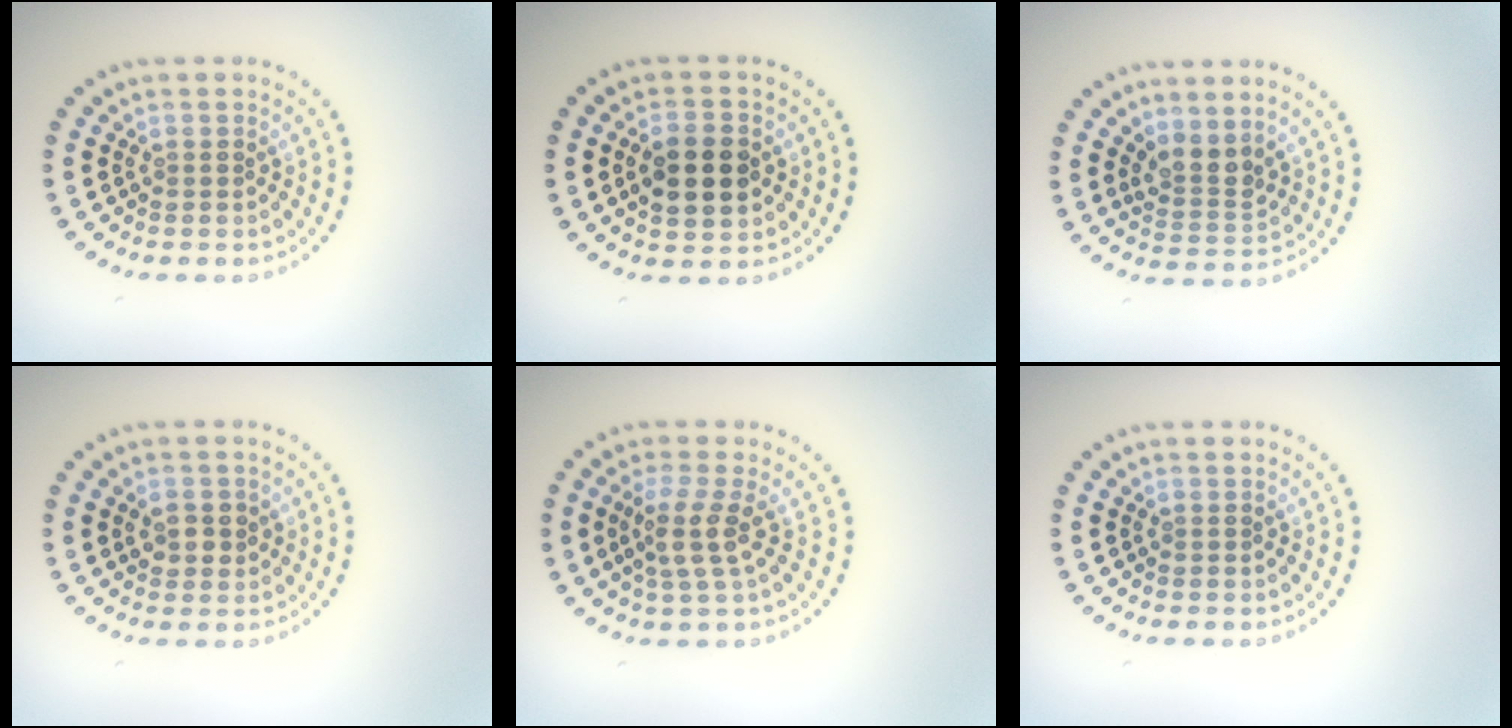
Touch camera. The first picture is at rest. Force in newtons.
{"total": 4.7, "press": 4.6, "slide": 0.3}
{"total": 2.5, "press": 1.9, "slide": 1.6}
{"total": 1.9, "press": 1.9, "slide": 0.5}
{"total": 2.9, "press": 2.4, "slide": 1.7}
{"total": 0.0}